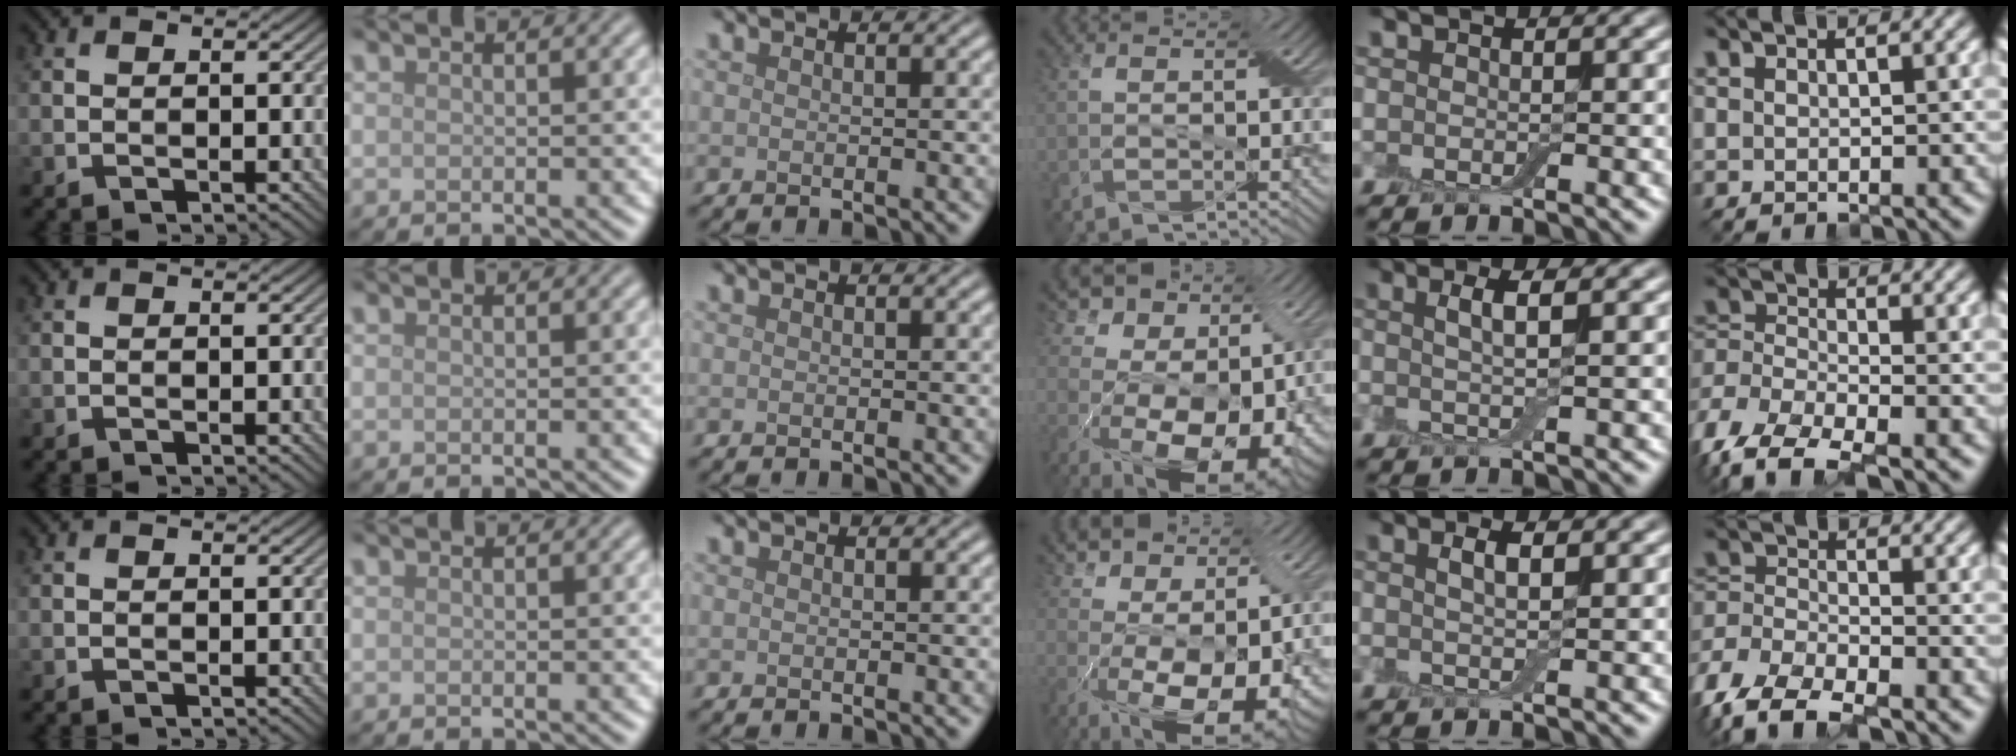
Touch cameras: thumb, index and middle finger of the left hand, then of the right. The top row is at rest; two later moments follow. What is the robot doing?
{"motion": "wipe", "object": "dish"}